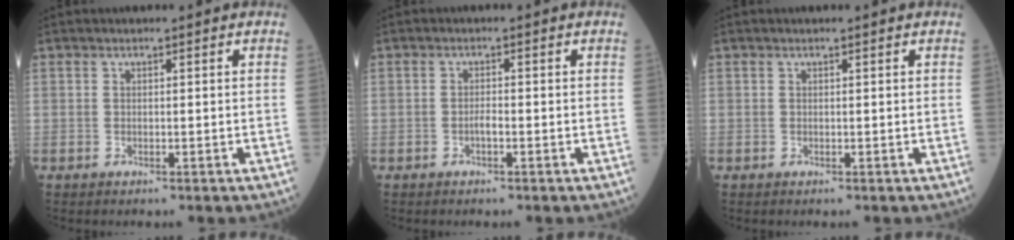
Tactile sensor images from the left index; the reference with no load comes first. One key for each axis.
{"total": 1.4, "fx": -1.0, "fy": 0.2, "fz": 1.0, "tx": -0.018, "ty": -0.003, "tz": -0.018}
{"total": 0.0}